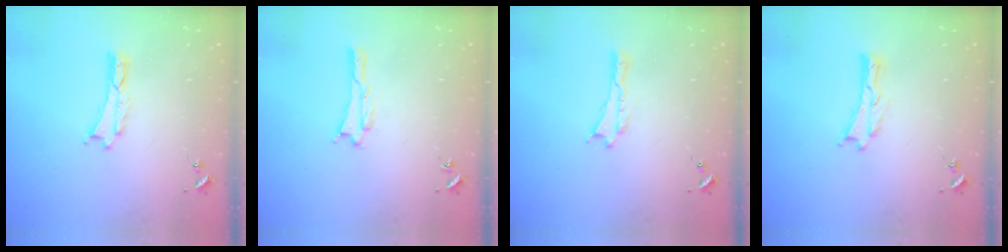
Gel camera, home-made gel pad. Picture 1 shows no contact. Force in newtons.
{"total": 0.7, "press": 0.7, "slide": 0.2}
{"total": 0.0}
{"total": 0.0}